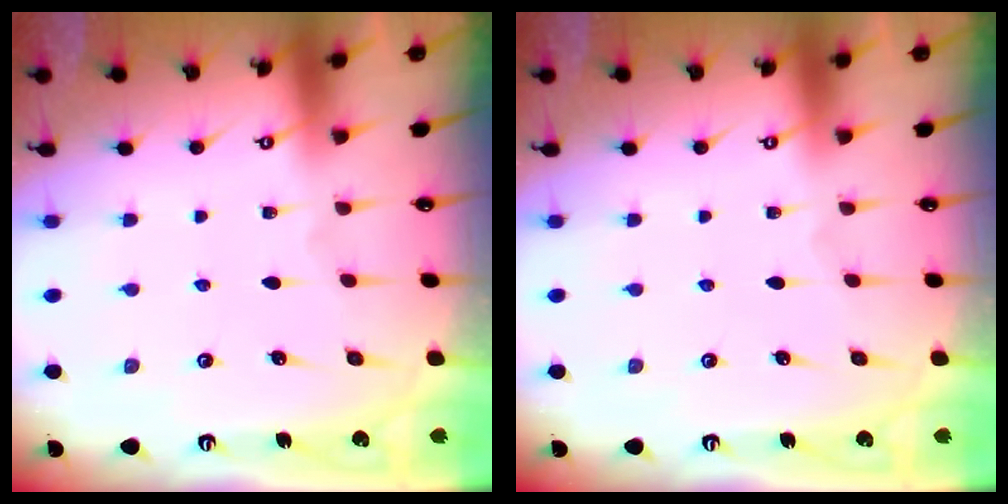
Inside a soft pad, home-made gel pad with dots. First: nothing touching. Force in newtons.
{"total": 0.0}